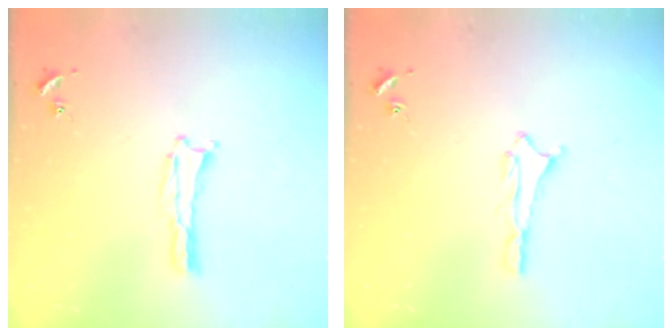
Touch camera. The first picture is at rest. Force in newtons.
{"total": 1.5, "press": 1.5, "slide": 0.1}